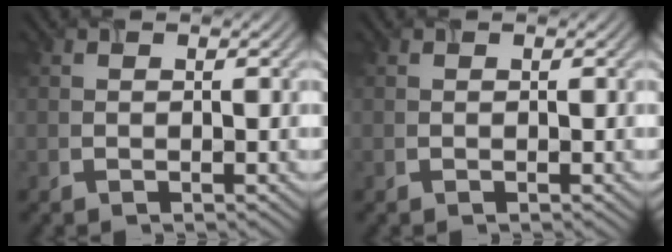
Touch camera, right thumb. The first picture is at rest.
{"total": 0.0}